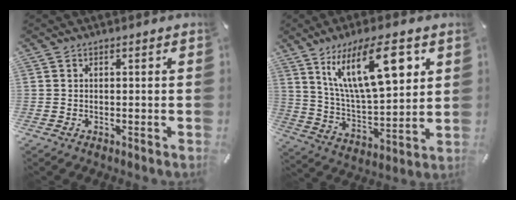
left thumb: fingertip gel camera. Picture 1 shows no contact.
{"total": 20.7, "force": [10.3, 8.0, 16.0], "torque": [-0.297, -0.034, 0.161]}